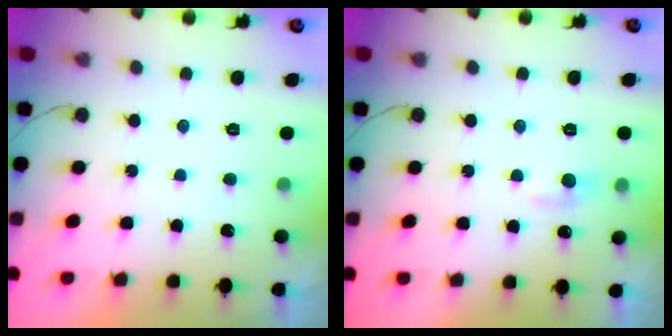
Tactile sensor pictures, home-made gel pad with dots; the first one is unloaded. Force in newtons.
{"total": 4.8, "press": 4.7, "slide": 0.6}